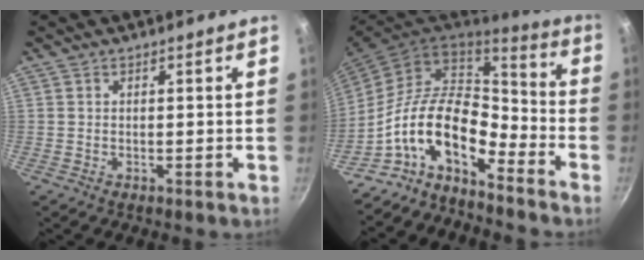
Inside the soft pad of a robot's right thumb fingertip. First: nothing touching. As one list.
[{"total": 15.3, "force": [-8.2, 7.5, 10.6], "torque": [-0.160, 0.075, -0.175]}]